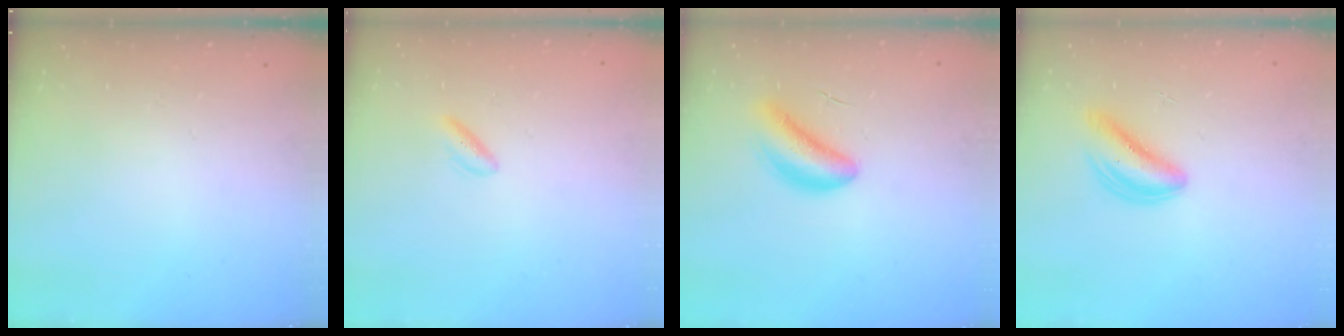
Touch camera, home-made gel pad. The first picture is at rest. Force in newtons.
{"total": 2.5, "press": 2.2, "slide": 1.3}
{"total": 5.2, "press": 4.9, "slide": 1.7}
{"total": 4.9, "press": 4.8, "slide": 0.9}